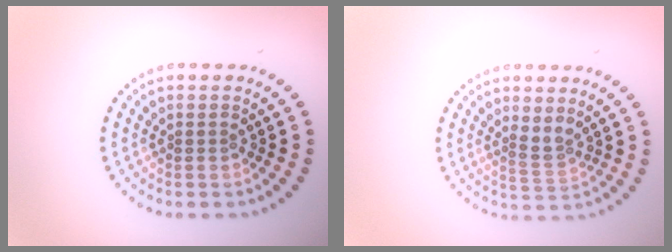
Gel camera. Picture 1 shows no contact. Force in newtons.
{"total": 1.7, "press": 1.2, "slide": 1.2}